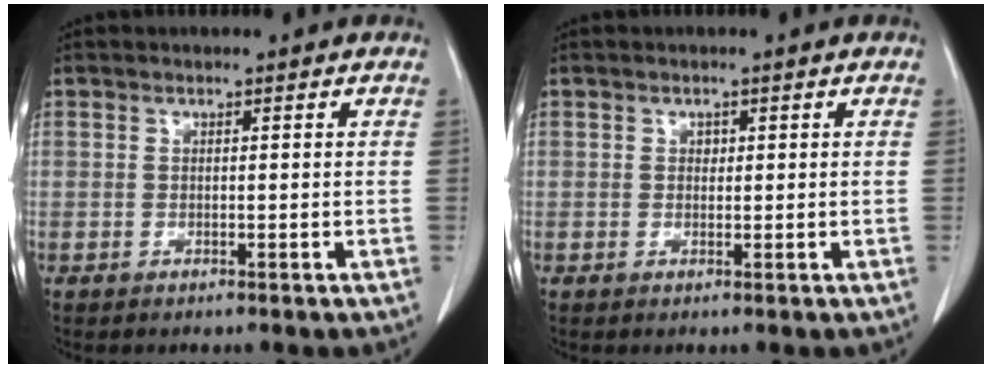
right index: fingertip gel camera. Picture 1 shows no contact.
{"total": 0.9, "force": [0.3, 0.8, 0.4], "torque": [-0.003, 0.000, 0.003]}